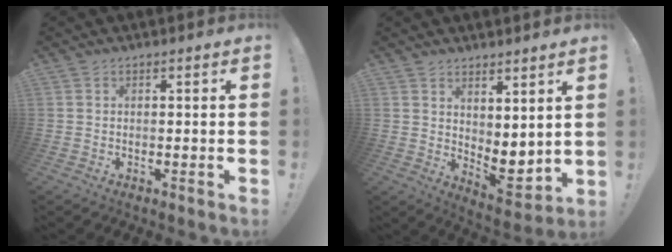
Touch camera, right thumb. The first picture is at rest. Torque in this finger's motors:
{"motor_torque": [0.09, 0.16, 0.15, 0.49, 0.02]}